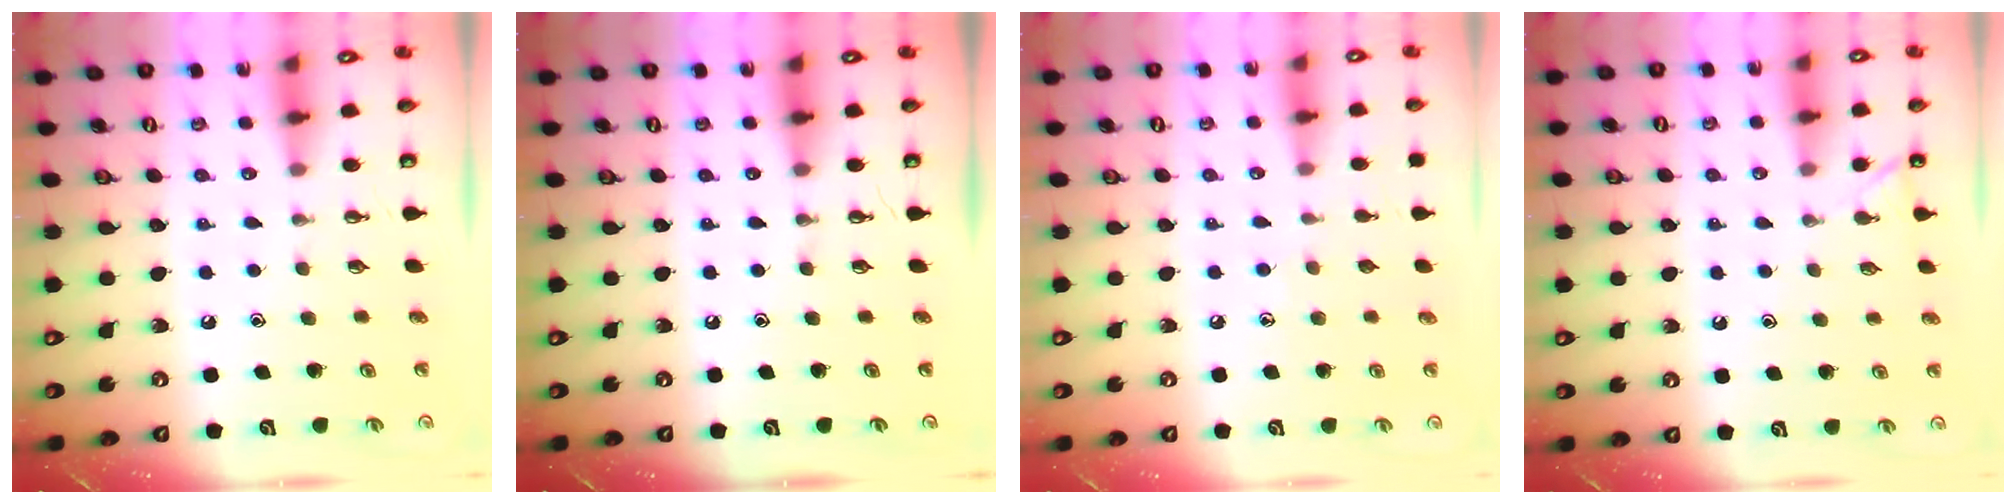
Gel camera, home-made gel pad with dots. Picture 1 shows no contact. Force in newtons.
{"total": 0.0}
{"total": 5.7, "press": 5.6, "slide": 0.6}
{"total": 2.2, "press": 2.2, "slide": 0.3}